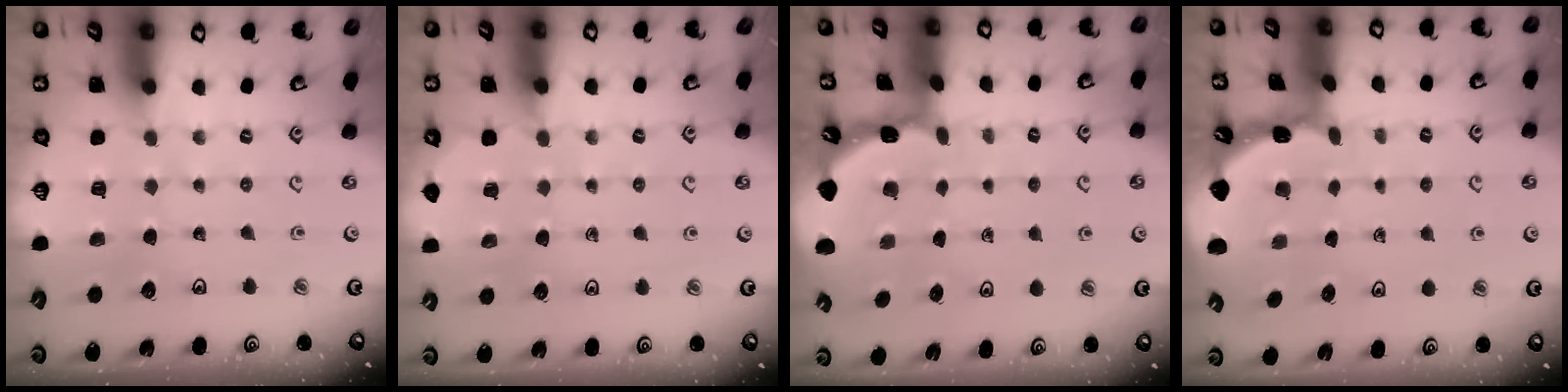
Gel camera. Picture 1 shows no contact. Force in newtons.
{"total": 1.6, "press": 1.5, "slide": 0.3}
{"total": 1.8, "press": 1.8, "slide": 0.1}
{"total": 1.6, "press": 1.6, "slide": 0.1}